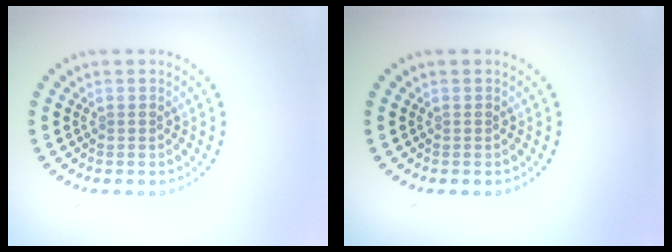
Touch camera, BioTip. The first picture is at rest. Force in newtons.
{"total": 0.0}